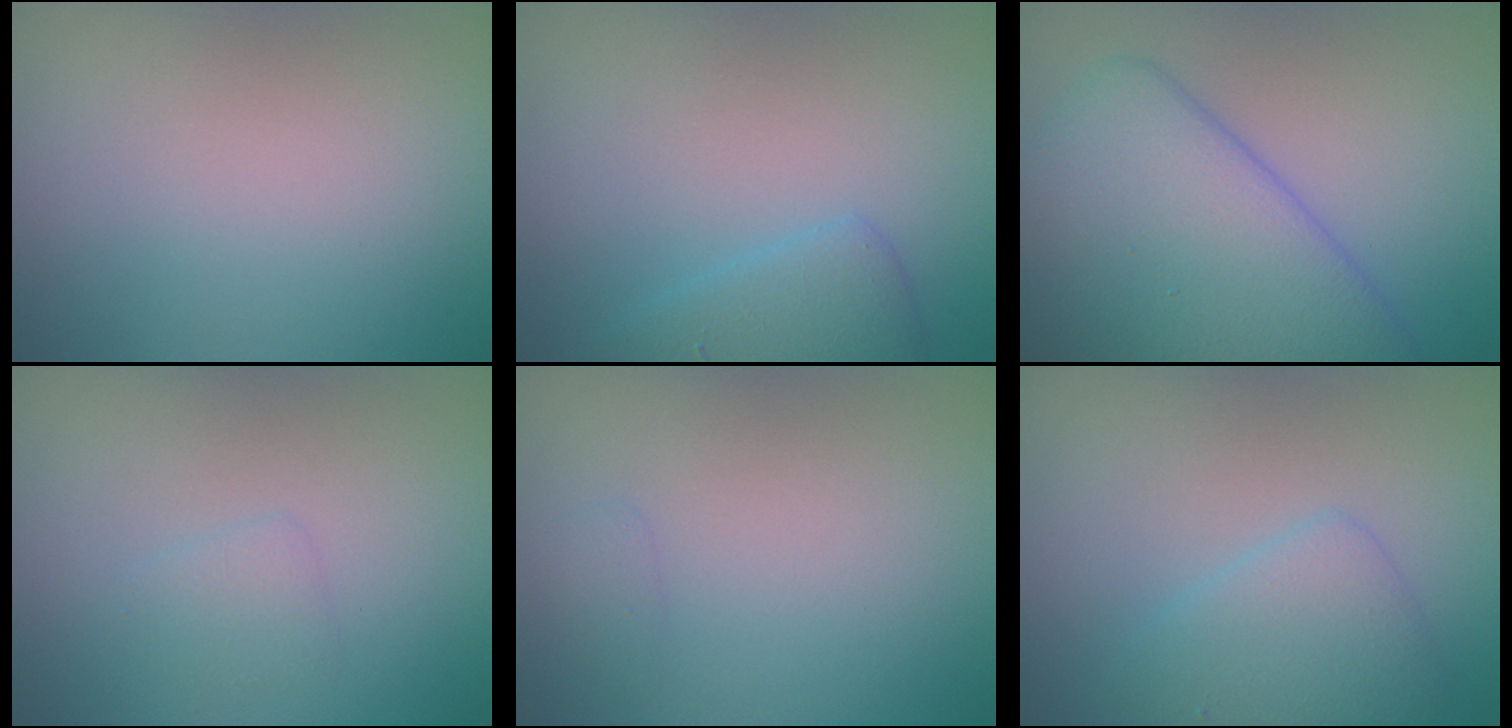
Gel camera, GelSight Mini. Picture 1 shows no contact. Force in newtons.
{"total": 2.5, "press": 2.5, "slide": 0.2}
{"total": 8.9, "press": 8.9, "slide": 0.1}
{"total": 1.1, "press": 1.1, "slide": 0.0}
{"total": 0.6, "press": 0.6, "slide": 0.1}
{"total": 3.0, "press": 3.0, "slide": 0.1}